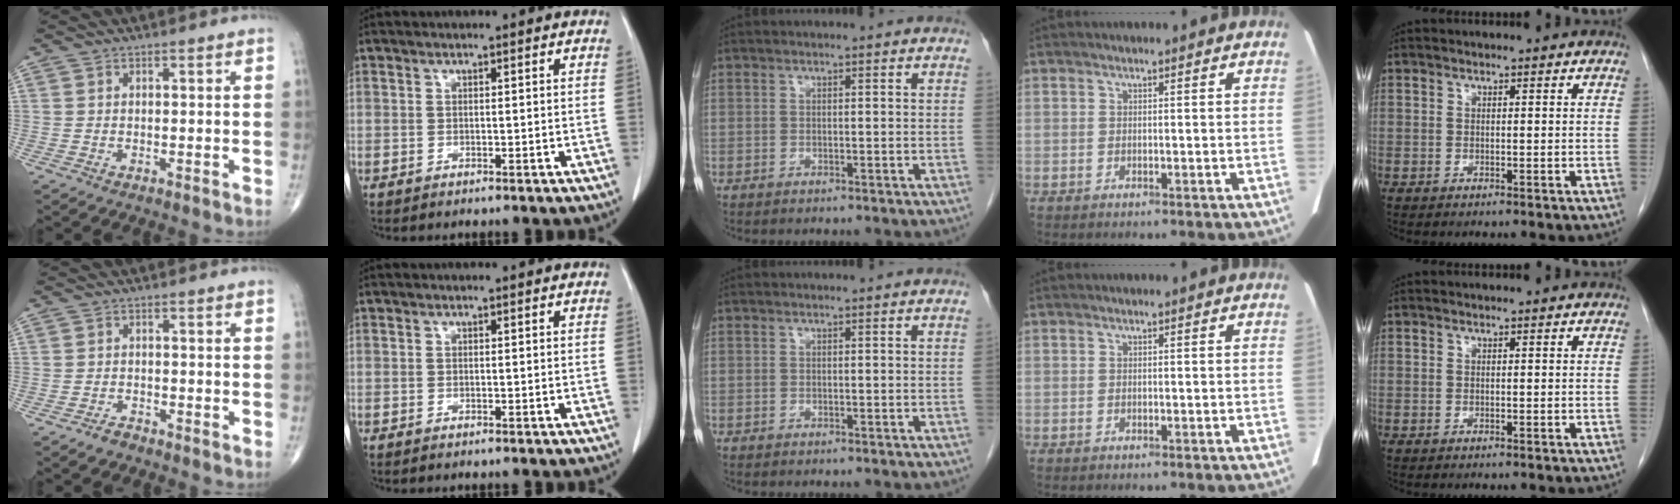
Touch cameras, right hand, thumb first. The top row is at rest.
{"thumb": {"total": 1.8, "force": [-1.6, 0.8, 0.6], "torque": [-0.014, 0.006, -0.028]}}